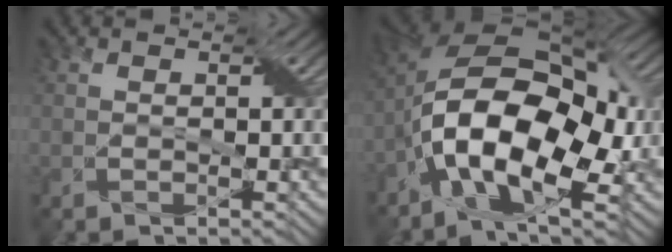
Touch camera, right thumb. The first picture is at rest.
{"total": 16.6, "force": [-3.5, 8.1, 14.1], "torque": [-0.265, -0.003, -0.064]}